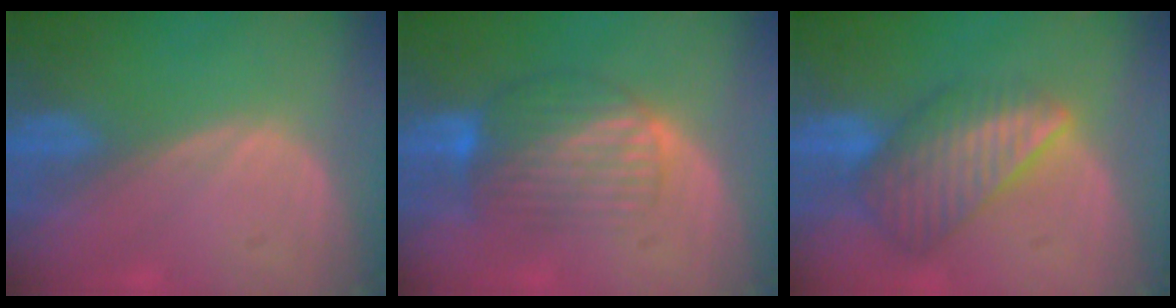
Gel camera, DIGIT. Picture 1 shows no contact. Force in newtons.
{"total": 7.6, "press": 6.9, "slide": 3.2}
{"total": 8.6, "press": 7.5, "slide": 4.1}